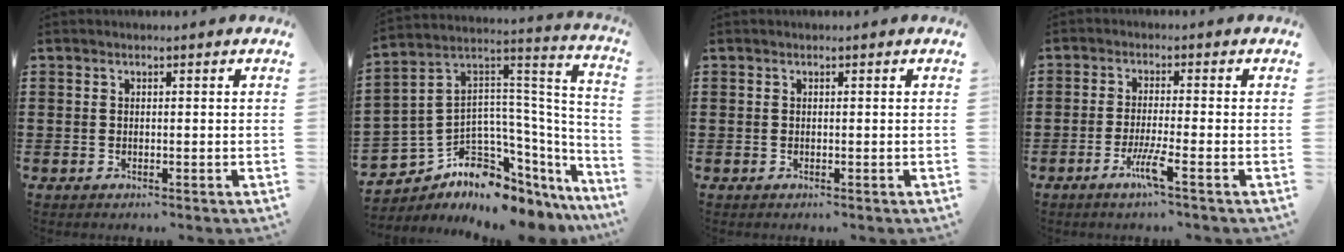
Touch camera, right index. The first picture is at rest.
{"total": 6.1, "force": [-3.0, 4.6, 2.6], "torque": [-0.087, -0.034, -0.056]}
{"total": 0.0}
{"total": 4.8, "force": [-2.7, -0.1, 3.9], "torque": [-0.079, -0.015, -0.050]}